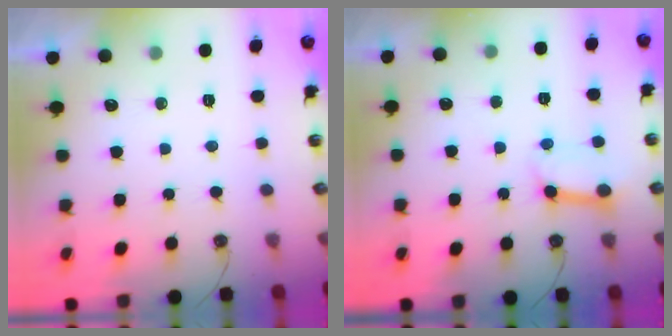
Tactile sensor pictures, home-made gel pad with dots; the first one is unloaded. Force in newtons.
{"total": 8.9, "press": 8.8, "slide": 1.2}